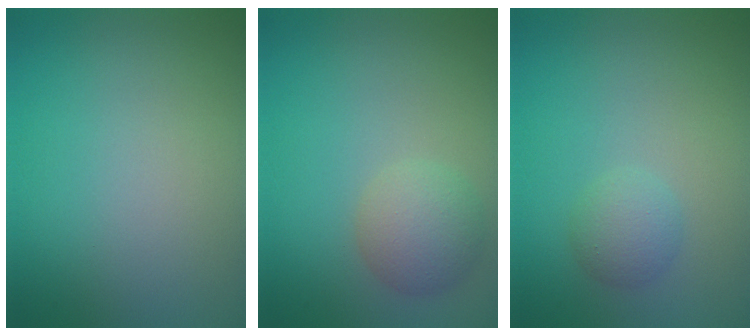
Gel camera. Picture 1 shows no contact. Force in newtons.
{"total": 2.7, "press": 2.7, "slide": 0.2}
{"total": 1.9, "press": 1.9, "slide": 0.1}